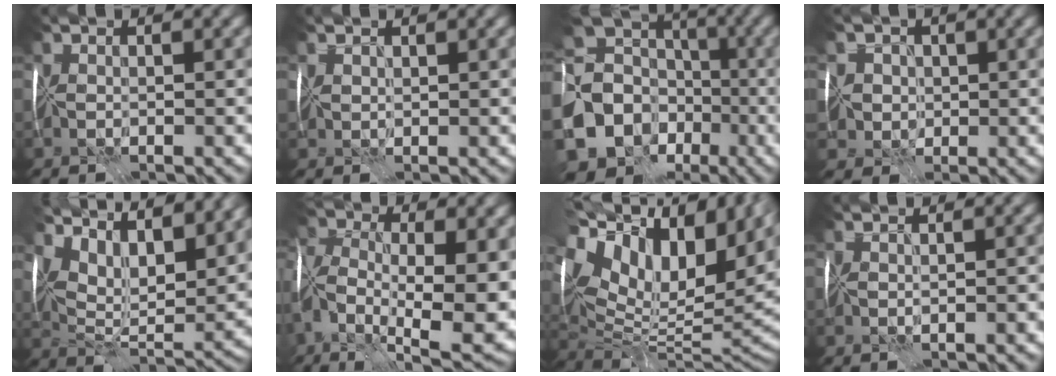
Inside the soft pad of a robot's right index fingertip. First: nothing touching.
{"total": 0.7, "force": [0.6, 0.0, -0.4], "torque": [-0.002, -0.003, 0.020]}
{"total": 18.3, "force": [-7.0, 15.2, 7.4], "torque": [-0.171, -0.026, -0.131]}
{"total": 3.4, "force": [0.6, 3.1, 1.1], "torque": [-0.014, 0.007, 0.004]}
{"total": 10.3, "force": [7.3, 3.5, 6.3], "torque": [-0.112, 0.009, 0.109]}
{"total": 13.9, "force": [-3.3, 6.1, 12.1], "torque": [-0.209, -0.012, -0.045]}
{"total": 16.0, "force": [4.7, 7.5, 13.3], "torque": [-0.260, -0.008, 0.112]}
{"total": 1.0, "force": [-0.5, -0.9, -0.4], "torque": [0.002, -0.013, -0.002]}